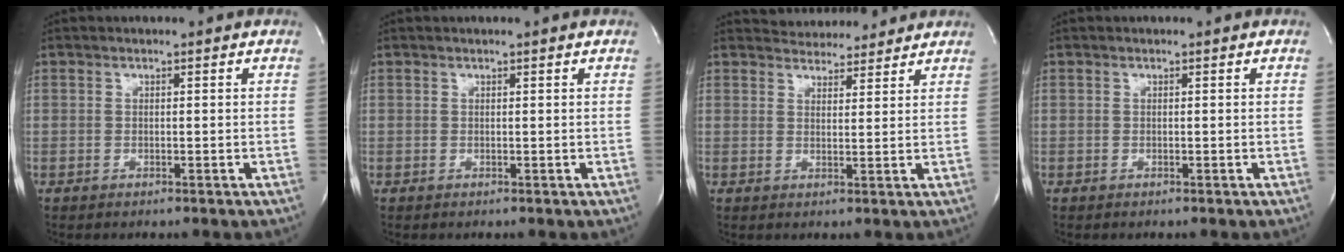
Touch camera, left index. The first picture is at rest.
{"total": 0.0}
{"total": 6.7, "force": [6.4, 1.6, 1.0], "torque": [-0.013, 0.011, 0.086]}
{"total": 0.0}